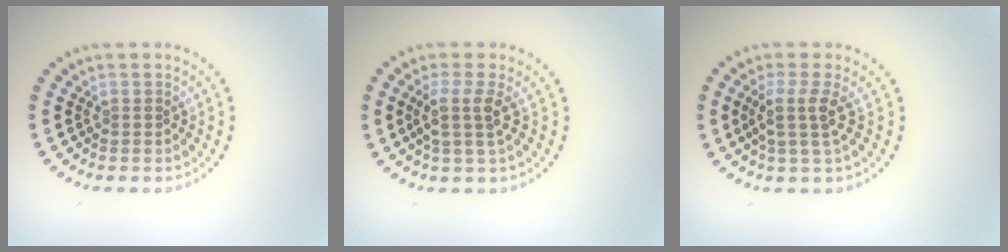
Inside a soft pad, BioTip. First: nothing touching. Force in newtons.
{"total": 2.5, "press": 1.9, "slide": 1.6}
{"total": 2.4, "press": 1.8, "slide": 1.5}